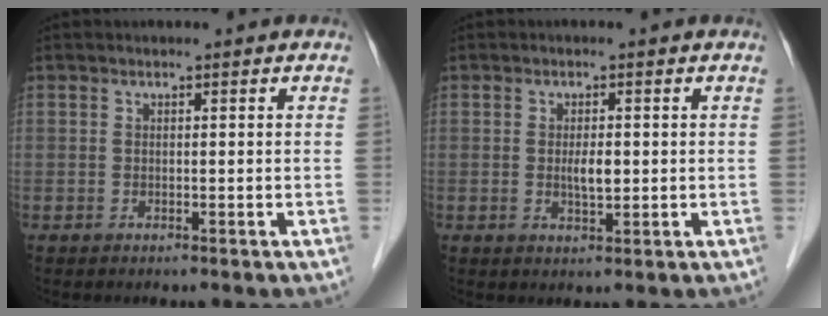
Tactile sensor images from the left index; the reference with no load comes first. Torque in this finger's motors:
{"motor_torque": [0.77, 0.49, 0.09, 0.03]}